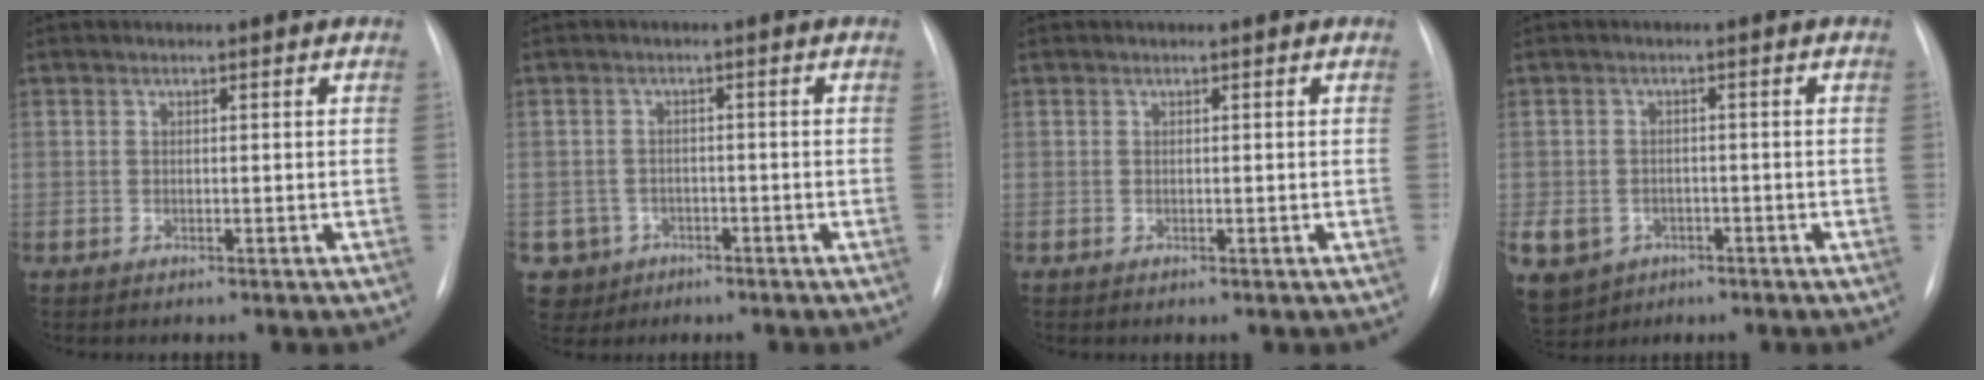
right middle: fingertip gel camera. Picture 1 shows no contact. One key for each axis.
{"total": 4.9, "fx": -2.2, "fy": 4.4, "fz": -0.2, "tx": 0.002, "ty": 0.011, "tz": -0.032}
{"total": 0.0}
{"total": 11.9, "fx": -5.3, "fy": 9.8, "fz": 4.2, "tx": -0.125, "ty": 0.005, "tz": -0.070}